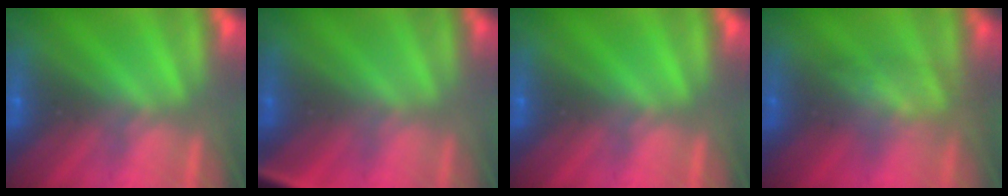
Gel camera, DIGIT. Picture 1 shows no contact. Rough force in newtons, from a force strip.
{"total": 2.7}
{"total": 0.0}
{"total": 3.2}